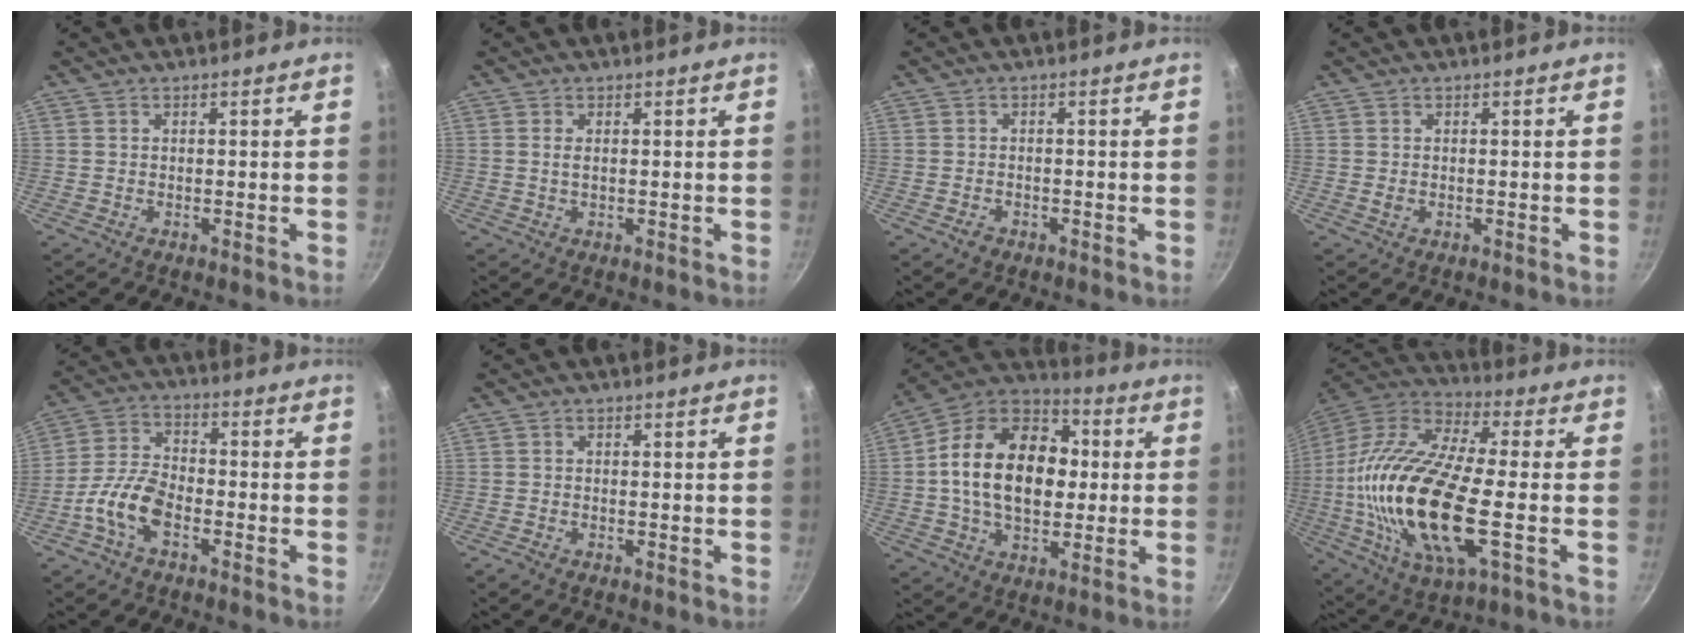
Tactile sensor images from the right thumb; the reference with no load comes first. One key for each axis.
{"total": 1.3, "fx": 0.2, "fy": 0.6, "fz": 1.1, "tx": -0.022, "ty": 0.000, "tz": 0.002}
{"total": 1.8, "fx": -1.1, "fy": 1.2, "fz": 0.7, "tx": -0.012, "ty": 0.011, "tz": -0.014}
{"total": 0.8, "fx": -0.1, "fy": 0.6, "fz": 0.5, "tx": -0.009, "ty": 0.000, "tz": 0.000}
{"total": 9.2, "fx": -4.1, "fy": 4.6, "fz": 6.7, "tx": -0.130, "ty": 0.037, "tz": -0.090}
{"total": 1.1, "fx": -0.8, "fy": 0.6, "fz": 0.4, "tx": -0.016, "ty": 0.004, "tz": -0.016}
{"total": 21.4, "fx": 1.0, "fy": 14.6, "fz": 15.5, "tx": -0.228, "ty": 0.030, "tz": 0.004}
{"total": 26.0, "fx": -3.5, "fy": 9.6, "fz": 23.9, "tx": -0.482, "ty": 0.013, "tz": -0.077}